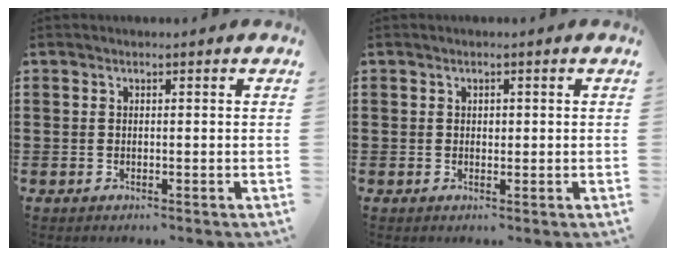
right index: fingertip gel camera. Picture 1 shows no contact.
{"total": 0.7, "force": [0.2, 0.5, 0.3], "torque": [-0.008, 0.002, 0.005]}